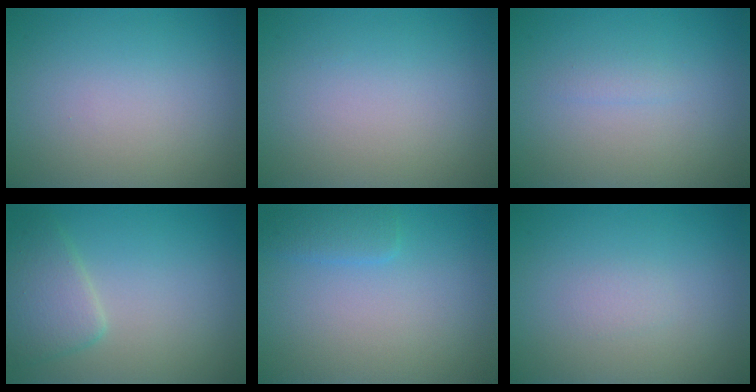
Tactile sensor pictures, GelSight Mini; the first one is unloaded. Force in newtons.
{"total": 0.0}
{"total": 0.7, "press": 0.7, "slide": 0.0}
{"total": 3.2, "press": 3.2, "slide": 0.2}
{"total": 1.6, "press": 1.6, "slide": 0.0}
{"total": 0.6, "press": 0.6, "slide": 0.1}